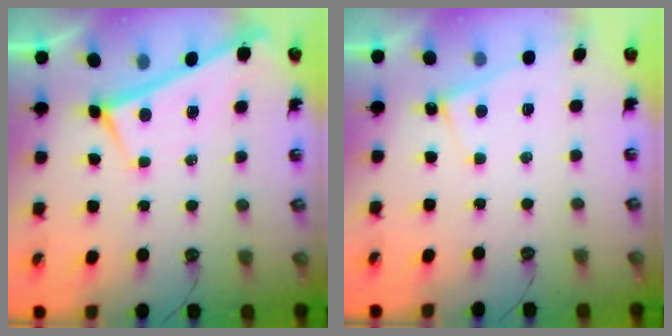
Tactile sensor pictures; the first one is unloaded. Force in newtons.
{"total": 1.3, "press": 1.3, "slide": 0.3}